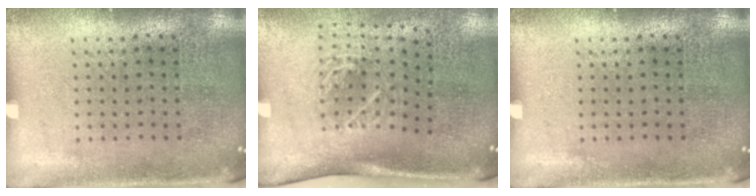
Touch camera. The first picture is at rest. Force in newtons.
{"total": 1.8, "press": 1.3, "slide": 1.3}
{"total": 0.0}